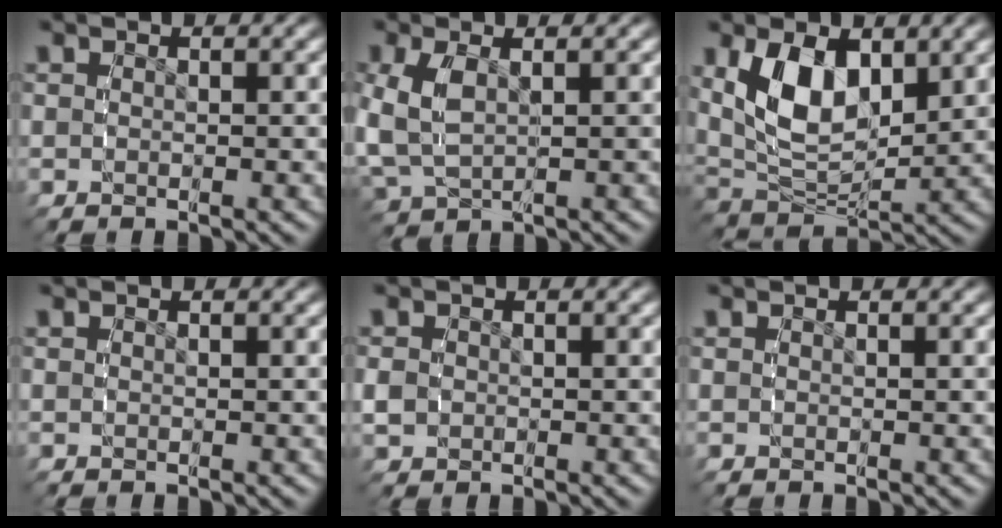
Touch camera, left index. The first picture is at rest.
{"total": 4.1, "force": [0.3, 3.0, 2.7], "torque": [-0.080, -0.013, 0.021]}
{"total": 7.7, "force": [2.0, 4.9, 5.6], "torque": [-0.118, -0.014, 0.043]}
{"total": 0.0}
{"total": 1.6, "force": [-0.4, 1.4, 0.7], "torque": [-0.024, -0.008, -0.002]}
{"total": 0.0}